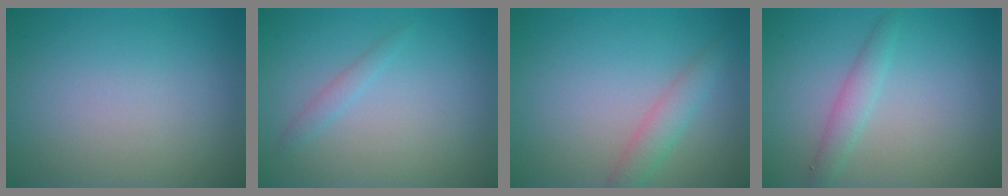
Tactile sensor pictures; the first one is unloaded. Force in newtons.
{"total": 1.0, "press": 1.0, "slide": 0.0}
{"total": 2.3, "press": 2.3, "slide": 0.0}
{"total": 1.9, "press": 1.9, "slide": 0.1}